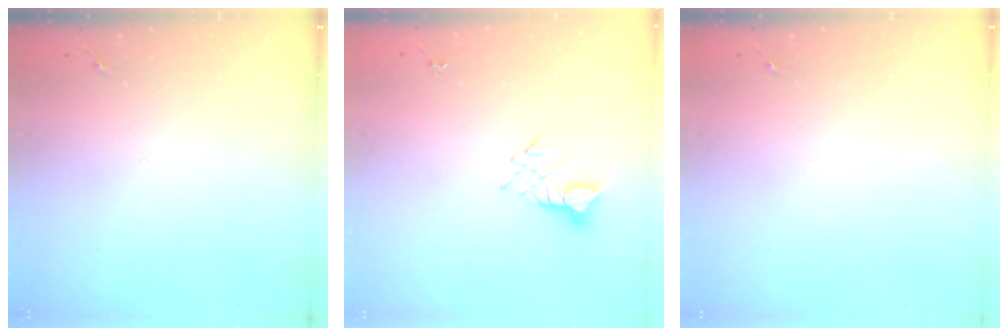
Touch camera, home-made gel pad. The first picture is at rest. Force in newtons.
{"total": 3.5, "press": 3.5, "slide": 0.3}
{"total": 0.0}